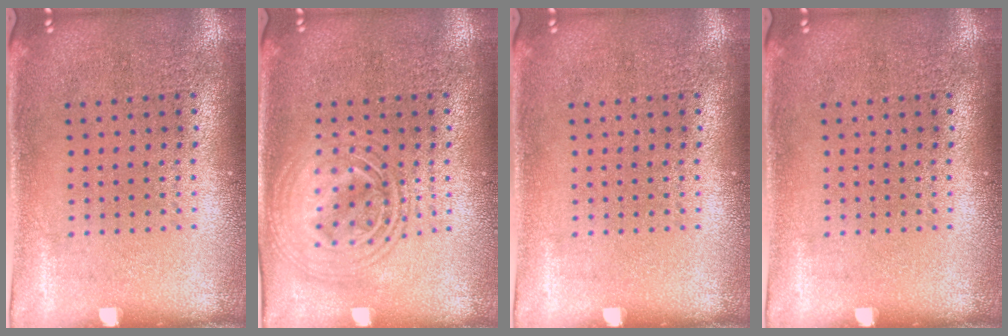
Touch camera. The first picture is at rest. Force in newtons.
{"total": 2.8, "press": 2.8, "slide": 0.4}
{"total": 0.0}
{"total": 0.0}